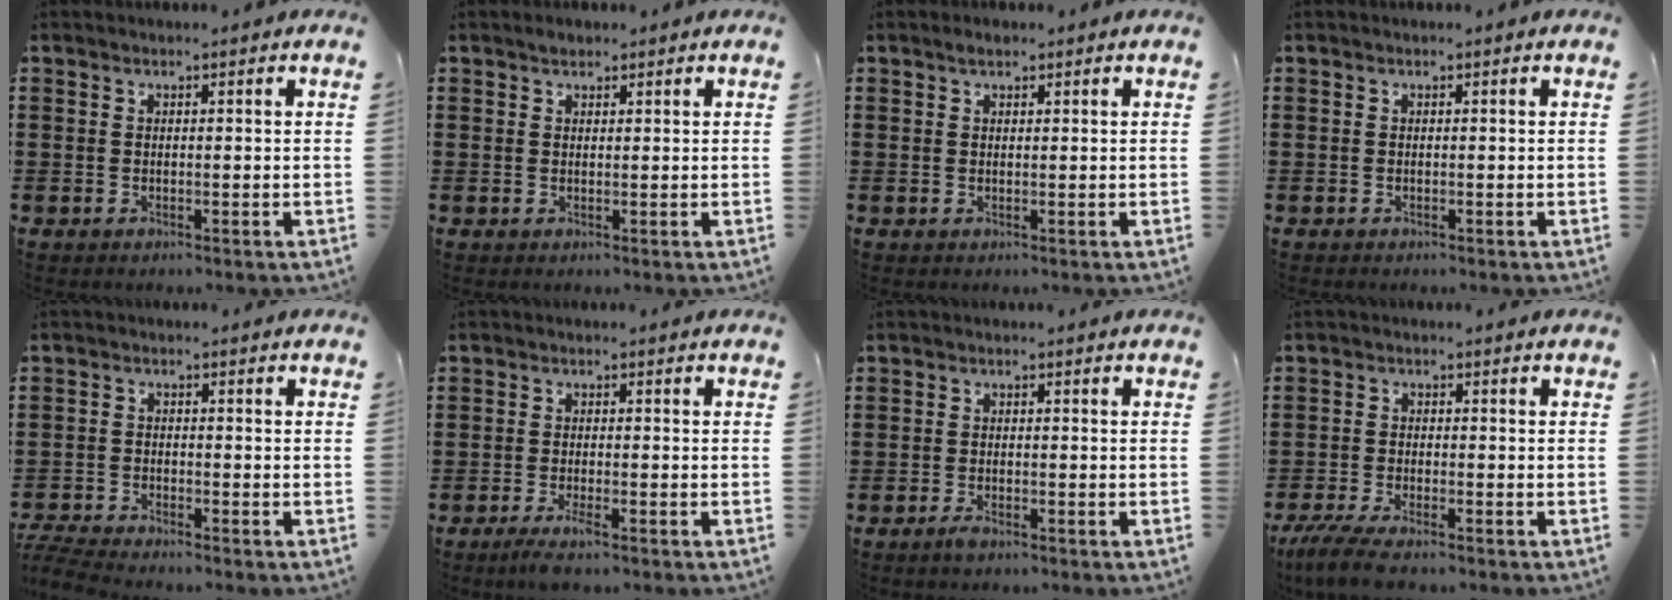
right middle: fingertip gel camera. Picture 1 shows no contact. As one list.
[{"total": 1.0, "force": [0.8, 0.5, 0.1], "torque": [-0.004, 0.002, 0.016]}, {"total": 1.0, "force": [0.7, 0.5, 0.4], "torque": [-0.010, 0.005, 0.012]}, {"total": 0.0}, {"total": 4.0, "force": [-3.9, 0.3, 0.8], "torque": [-0.035, -0.009, -0.087]}, {"total": 2.5, "force": [-1.6, 0.1, 1.9], "torque": [-0.047, -0.008, -0.032]}, {"total": 1.5, "force": [-1.0, 0.4, 1.0], "torque": [-0.028, -0.007, -0.021]}, {"total": 4.4, "force": [-3.8, 0.4, 2.1], "torque": [-0.056, -0.012, -0.078]}]